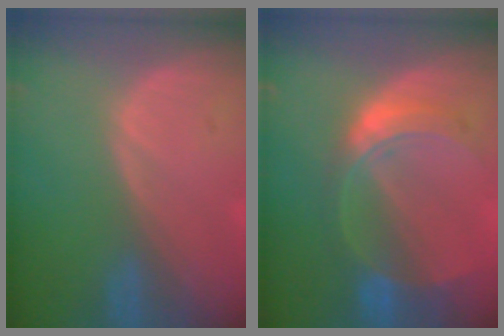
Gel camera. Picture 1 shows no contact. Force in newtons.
{"total": 7.6, "press": 6.6, "slide": 3.7}